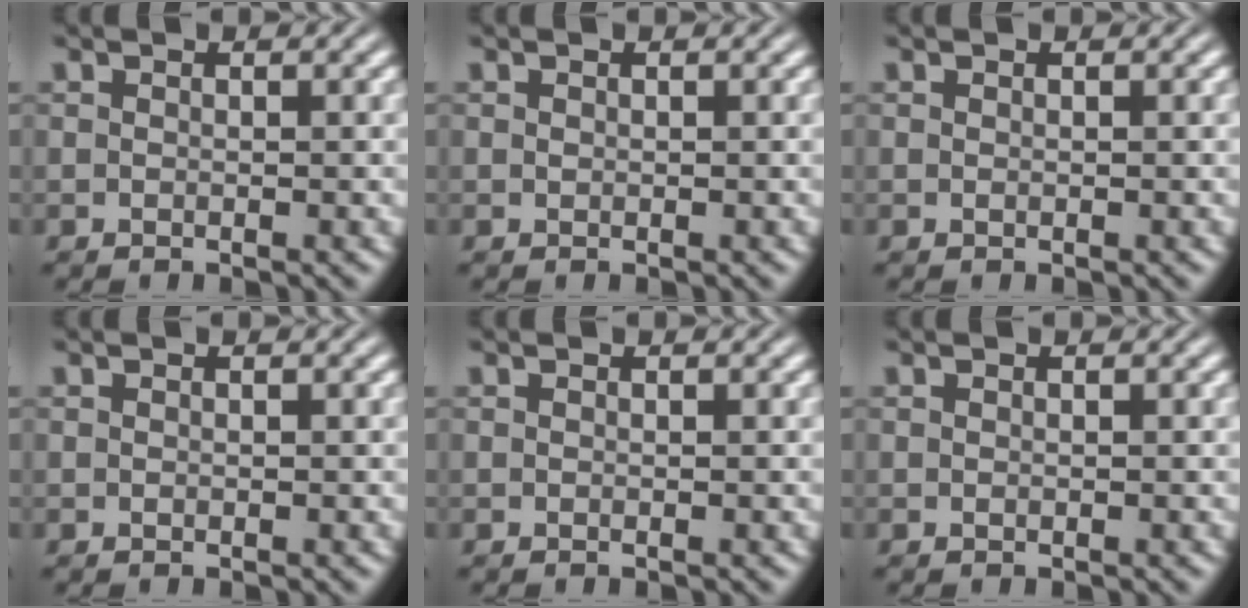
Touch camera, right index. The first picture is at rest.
{"total": 0.6, "force": [0.1, -0.6, 0.0], "torque": [-0.005, -0.008, 0.009]}
{"total": 0.0}
{"total": 0.0}
{"total": 0.0}
{"total": 0.0}